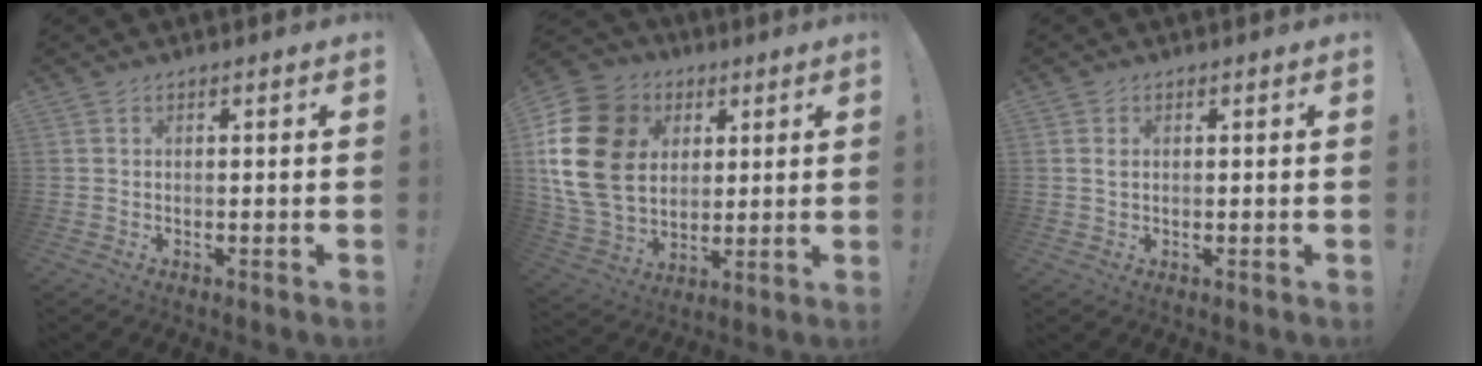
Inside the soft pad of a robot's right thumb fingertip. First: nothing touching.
{"total": 21.6, "force": [4.1, 16.7, 13.0], "torque": [-0.241, -0.006, 0.093]}
{"total": 1.0, "force": [0.3, 0.8, 0.6], "torque": [-0.012, 0.003, 0.005]}